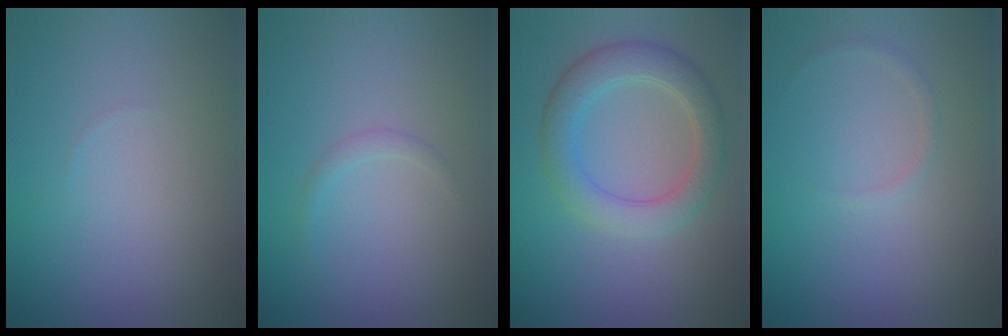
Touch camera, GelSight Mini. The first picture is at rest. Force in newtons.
{"total": 0.9, "press": 0.9, "slide": 0.0}
{"total": 4.4, "press": 4.4, "slide": 0.1}
{"total": 0.6, "press": 0.6, "slide": 0.1}